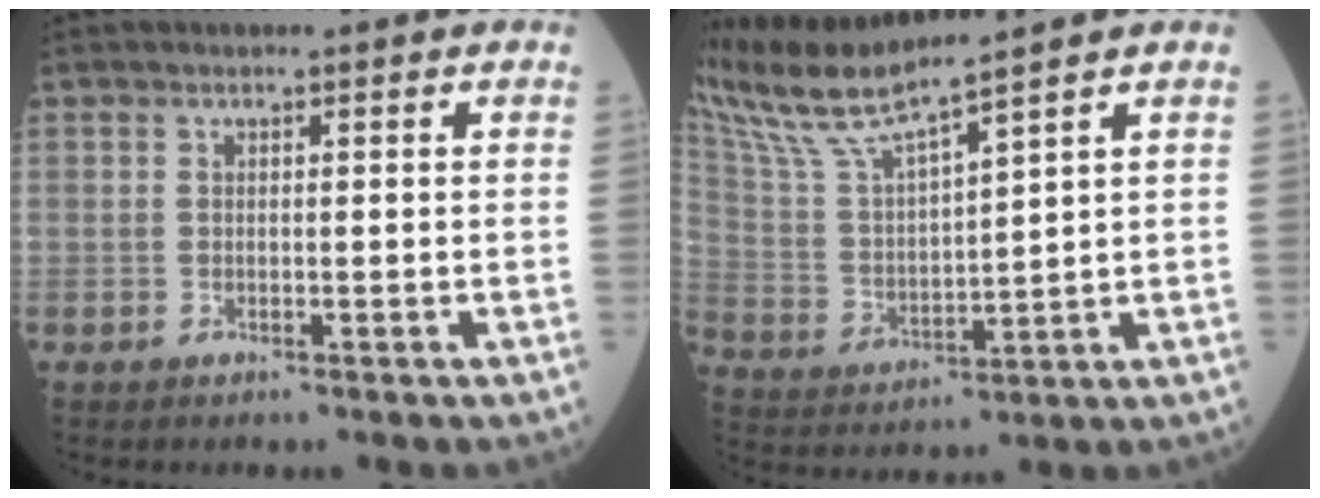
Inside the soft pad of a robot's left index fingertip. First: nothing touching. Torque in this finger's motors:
{"motor_torque": [0.74, -1.00, 0.19, 0.07]}